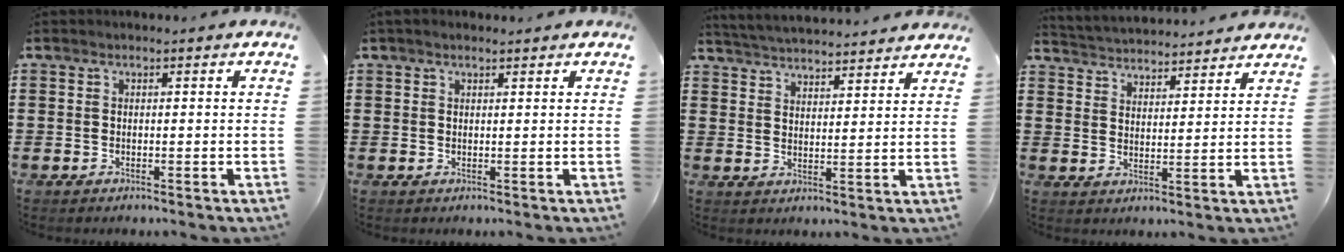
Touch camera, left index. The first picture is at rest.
{"total": 0.9, "force": [0.8, 0.3, 0.4], "torque": [-0.009, 0.003, 0.014]}
{"total": 4.1, "force": [4.1, -0.3, 0.1], "torque": [-0.018, -0.023, 0.071]}
{"total": 3.7, "force": [3.6, 0.1, -0.5], "torque": [-0.009, -0.023, 0.062]}